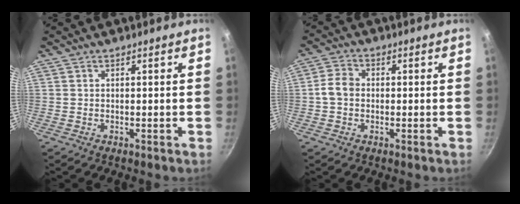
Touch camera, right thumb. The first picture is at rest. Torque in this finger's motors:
{"motor_torque": [0.31, 1.44, 0.51, -0.42, -0.01]}